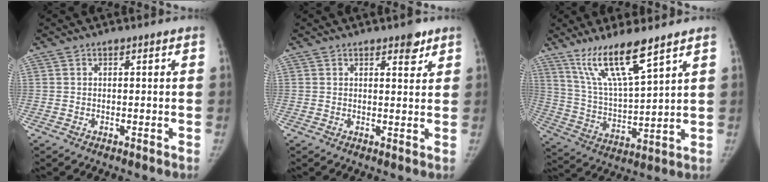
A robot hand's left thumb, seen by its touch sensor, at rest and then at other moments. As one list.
[{"total": 3.0, "force": [2.1, 1.3, 1.8], "torque": [-0.009, -0.011, 0.027]}, {"total": 13.4, "force": [9.2, 2.0, 9.5], "torque": [-0.171, -0.052, 0.191]}]